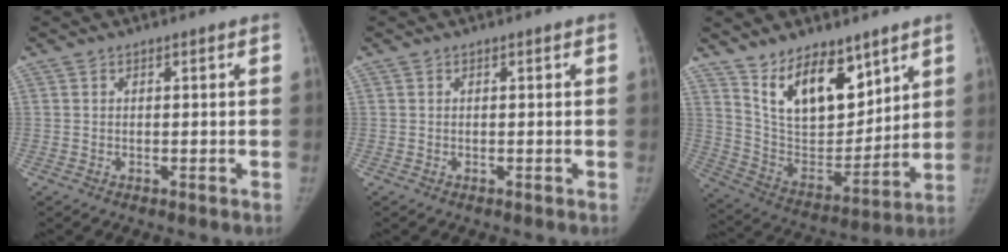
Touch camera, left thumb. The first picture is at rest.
{"total": 0.0}
{"total": 17.1, "force": [10.8, 8.8, 10.1], "torque": [-0.116, -0.071, 0.208]}